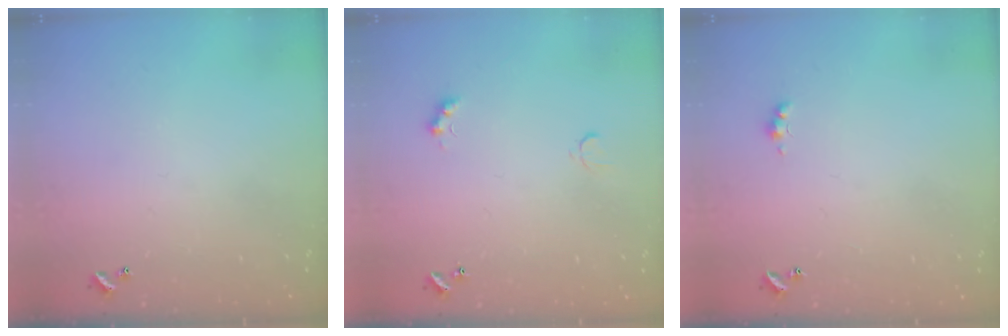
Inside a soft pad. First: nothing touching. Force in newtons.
{"total": 2.2, "press": 2.1, "slide": 0.6}
{"total": 2.0, "press": 1.9, "slide": 0.5}